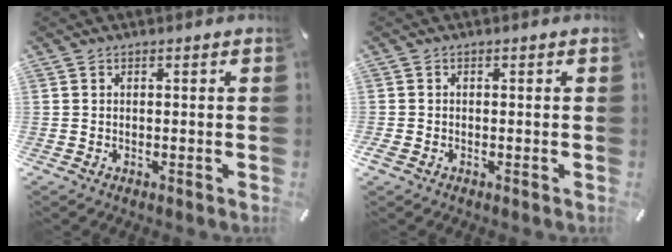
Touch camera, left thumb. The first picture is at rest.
{"total": 0.7, "force": [-0.3, 0.6, 0.1], "torque": [0.002, 0.004, -0.007]}